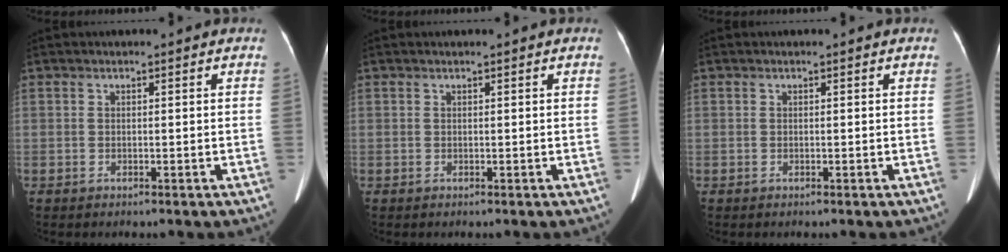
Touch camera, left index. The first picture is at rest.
{"total": 0.0}
{"total": 0.0}